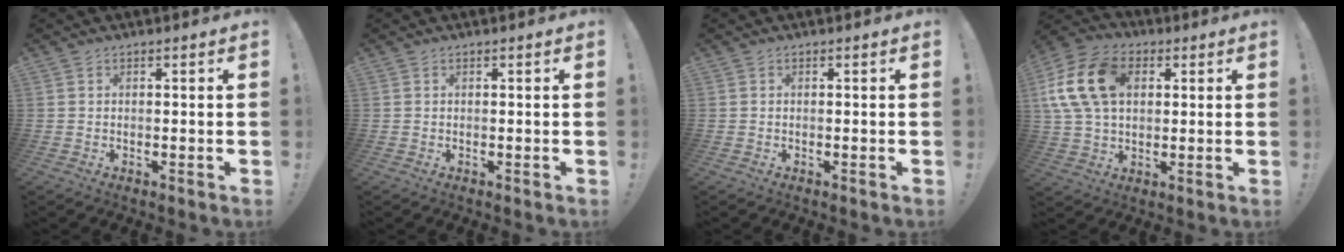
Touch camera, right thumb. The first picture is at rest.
{"total": 0.0}
{"total": 0.0}
{"total": 17.2, "force": [4.2, 12.1, 11.5], "torque": [-0.224, 0.004, 0.083]}